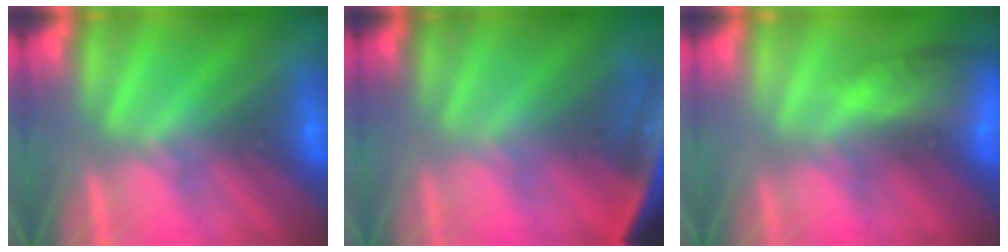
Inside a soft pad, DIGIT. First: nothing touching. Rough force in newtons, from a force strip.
{"total": 6.3}
{"total": 7.8}